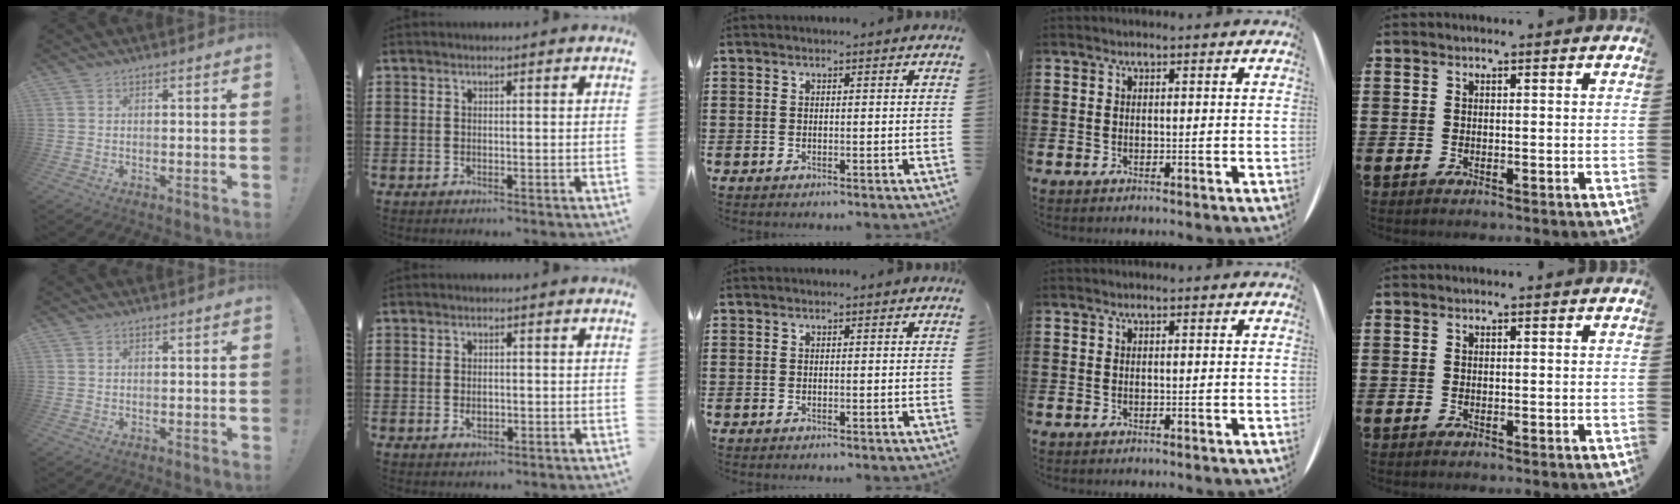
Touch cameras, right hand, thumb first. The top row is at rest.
{"thumb": {"total": 0.6, "force": [0.2, 0.5, 0.1], "torque": [-0.010, 0.005, 0.006]}, "index": {"total": 1.8, "force": [-0.2, 1.0, 1.5], "torque": [-0.029, 0.002, -0.004]}}